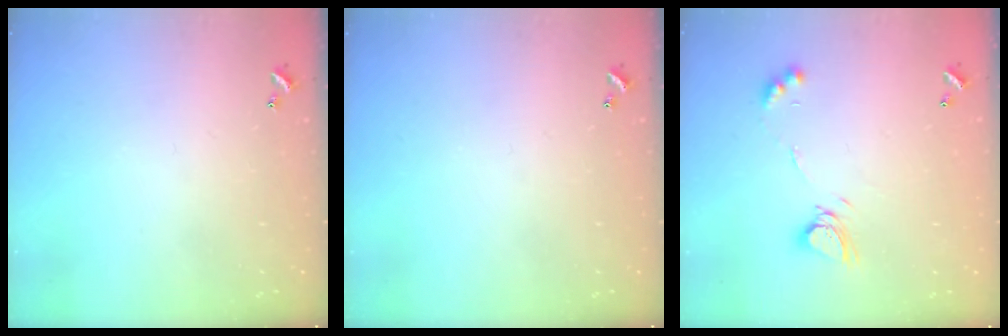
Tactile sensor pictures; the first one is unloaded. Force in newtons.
{"total": 0.0}
{"total": 8.2, "press": 8.2, "slide": 0.4}